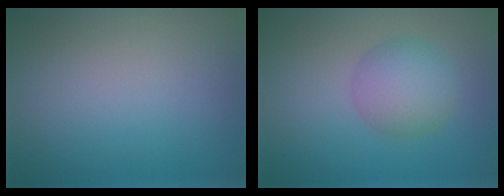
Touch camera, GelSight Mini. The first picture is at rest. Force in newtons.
{"total": 4.2, "press": 4.2, "slide": 0.1}